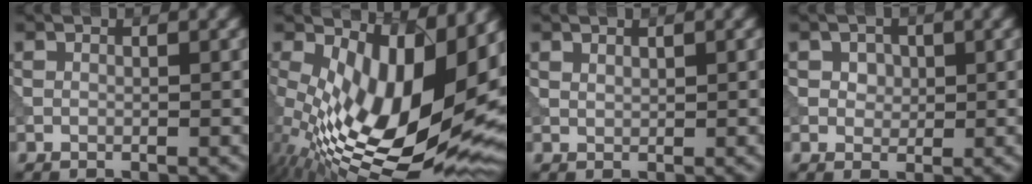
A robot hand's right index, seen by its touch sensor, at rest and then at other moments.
{"total": 15.7, "force": [1.5, 7.9, 13.5], "torque": [-0.223, -0.019, 0.031]}
{"total": 0.9, "force": [0.9, 0.3, 0.0], "torque": [-0.006, 0.000, 0.019]}
{"total": 2.2, "force": [1.1, 1.7, 0.9], "torque": [-0.022, 0.001, 0.018]}